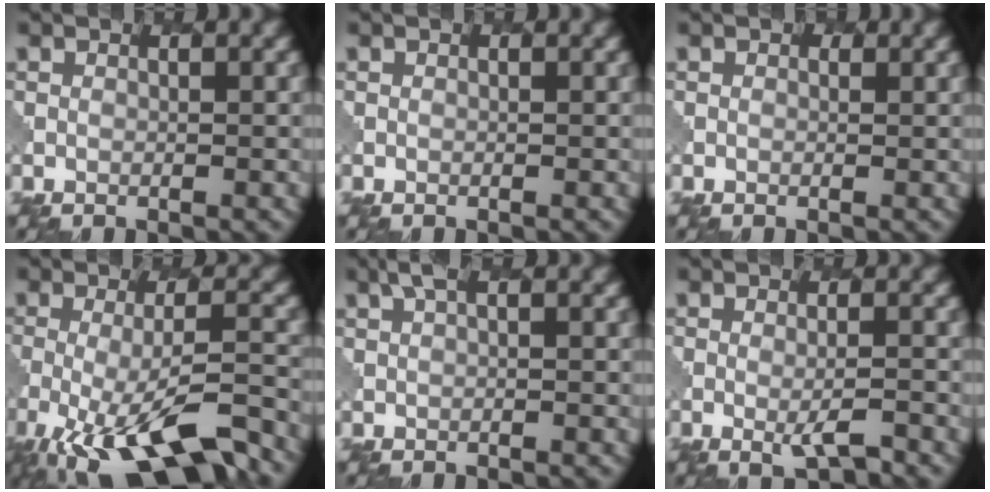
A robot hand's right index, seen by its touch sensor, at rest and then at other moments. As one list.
[{"total": 0.0}, {"total": 0.8, "force": [0.2, 0.6, 0.4], "torque": [-0.004, -0.001, 0.006]}, {"total": 11.0, "force": [-6.0, 3.1, 8.8], "torque": [-0.153, -0.019, -0.089]}, {"total": 1.6, "force": [0.9, 0.3, 1.3], "torque": [-0.024, 0.002, 0.019]}, {"total": 2.3, "force": [-0.6, 0.5, 2.2], "torque": [-0.040, -0.009, -0.006]}]